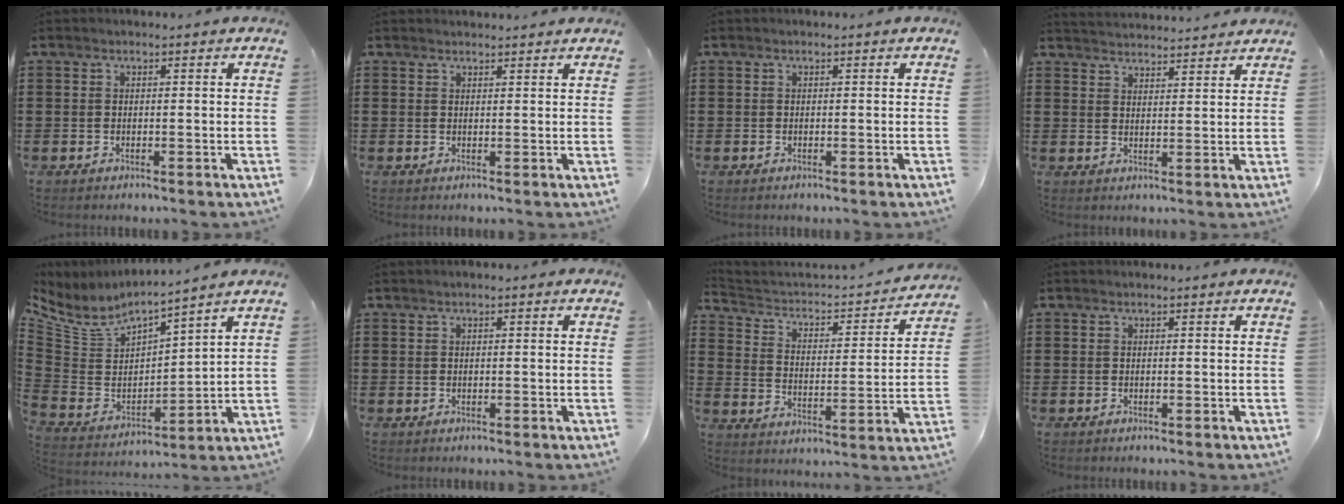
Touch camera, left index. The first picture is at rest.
{"total": 1.1, "force": [1.1, -0.1, 0.1], "torque": [-0.004, -0.003, 0.022]}
{"total": 0.0}
{"total": 2.9, "force": [2.9, -0.4, -0.2], "torque": [-0.005, -0.013, 0.053]}
{"total": 5.7, "force": [5.0, 1.8, 1.9], "torque": [-0.069, -0.042, 0.084]}
{"total": 0.5, "force": [0.1, 0.0, 0.5], "torque": [-0.009, -0.002, 0.002]}
{"total": 2.4, "force": [2.0, 1.0, 0.7], "torque": [-0.036, -0.024, 0.020]}
{"total": 0.0}